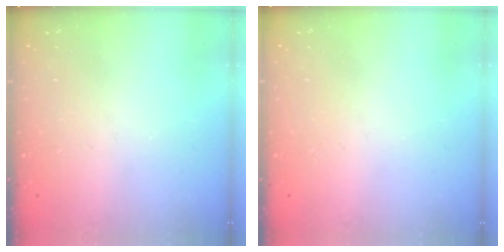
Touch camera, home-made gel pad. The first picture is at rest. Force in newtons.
{"total": 0.8, "press": 0.8, "slide": 0.0}